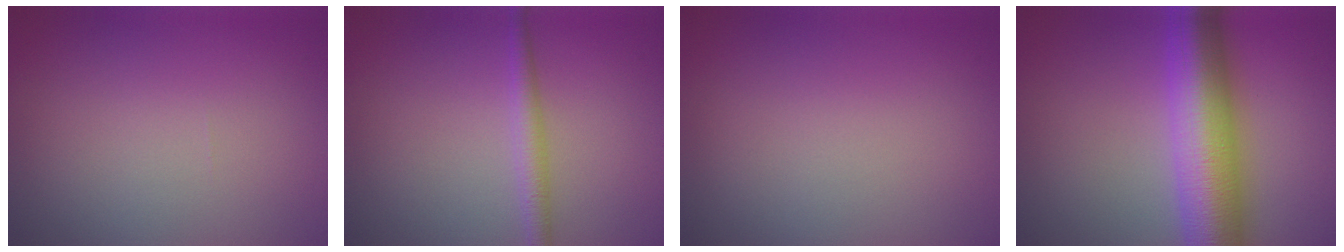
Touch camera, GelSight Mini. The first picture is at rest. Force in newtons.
{"total": 2.0, "press": 2.0, "slide": 0.0}
{"total": 0.0}
{"total": 10.1, "press": 10.1, "slide": 0.1}